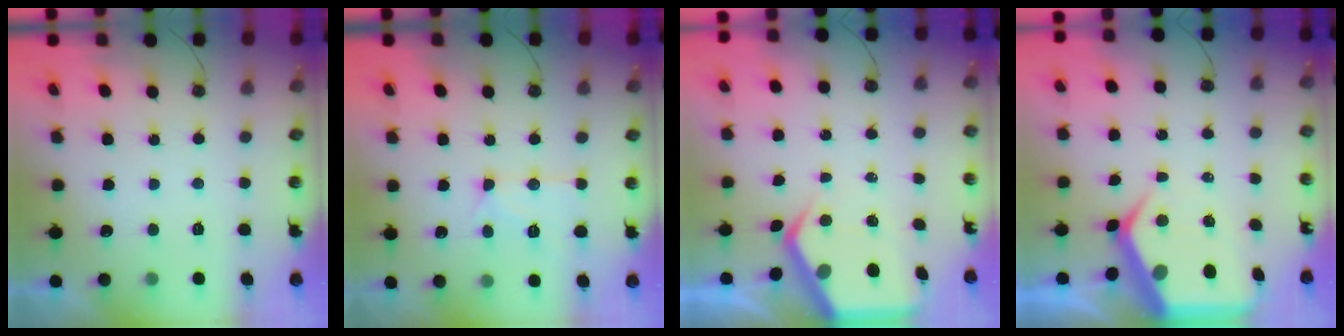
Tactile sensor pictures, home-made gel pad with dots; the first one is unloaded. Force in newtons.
{"total": 12.3, "press": 12.3, "slide": 0.9}
{"total": 6.2, "press": 6.2, "slide": 0.6}
{"total": 10.0, "press": 9.9, "slide": 1.0}